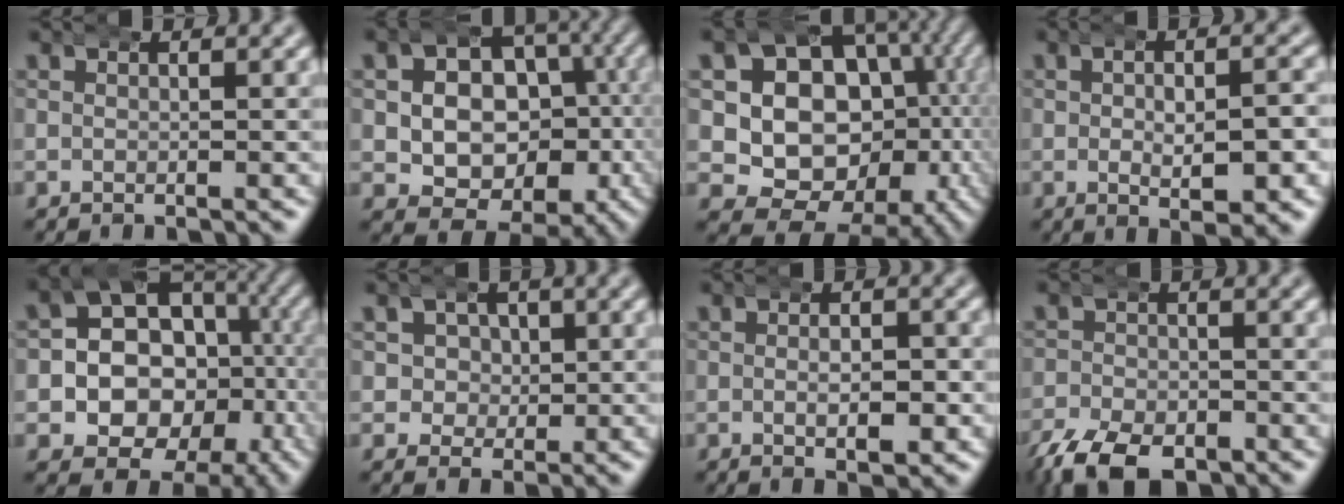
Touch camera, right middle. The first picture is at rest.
{"total": 11.2, "force": [-3.1, 9.1, 5.7], "torque": [-0.077, -0.042, -0.043]}
{"total": 20.9, "force": [-1.4, 17.5, 11.3], "torque": [-0.239, -0.087, -0.008]}
{"total": 4.6, "force": [-0.1, 1.4, 4.4], "torque": [-0.057, 0.004, -0.002]}
{"total": 13.5, "force": [-3.1, 11.6, 6.2], "torque": [-0.135, -0.062, -0.041]}
{"total": 3.6, "force": [0.5, 3.2, 1.6], "torque": [-0.029, -0.011, 0.011]}
{"total": 3.8, "force": [-0.8, 1.9, 3.1], "torque": [-0.030, 0.005, -0.022]}
{"total": 6.4, "force": [-4.6, 3.2, 3.1], "torque": [-0.057, -0.023, -0.070]}